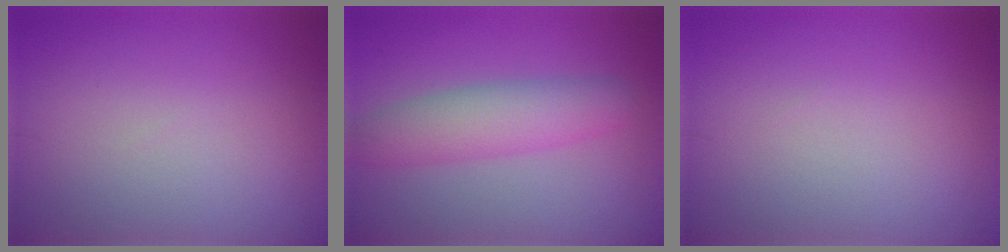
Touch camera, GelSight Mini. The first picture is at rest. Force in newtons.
{"total": 4.5, "press": 4.5, "slide": 0.2}
{"total": 0.0}